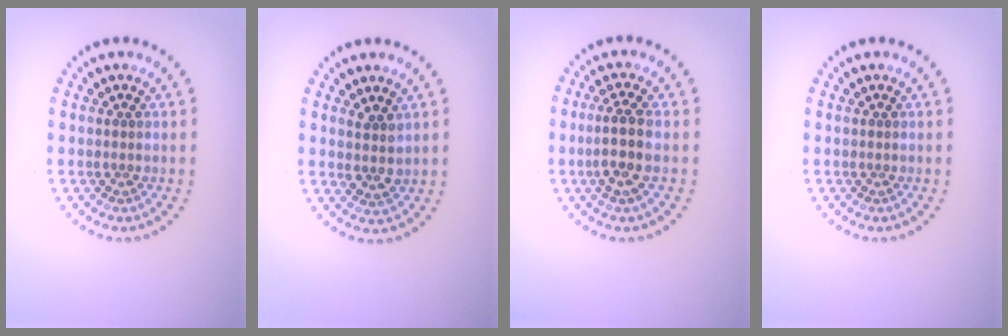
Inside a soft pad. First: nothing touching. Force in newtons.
{"total": 1.9, "press": 1.6, "slide": 1.0}
{"total": 2.9, "press": 2.5, "slide": 1.6}
{"total": 0.0}